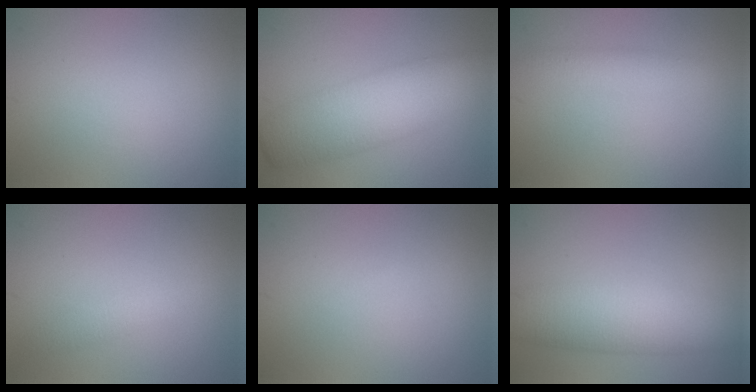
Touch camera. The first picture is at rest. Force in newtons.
{"total": 8.3, "press": 8.3, "slide": 0.2}
{"total": 1.9, "press": 1.9, "slide": 0.1}
{"total": 1.8, "press": 1.8, "slide": 0.0}
{"total": 0.0}
{"total": 7.6, "press": 7.6, "slide": 0.3}